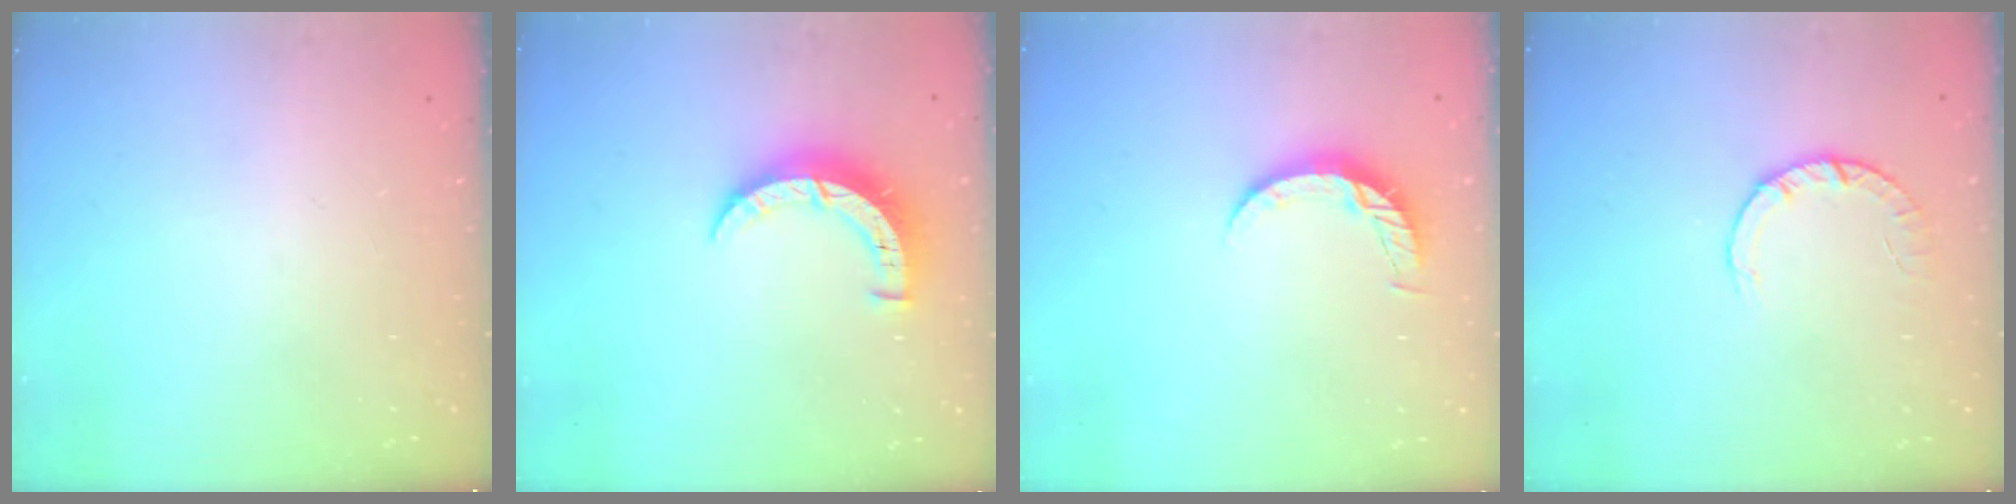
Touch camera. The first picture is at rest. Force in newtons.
{"total": 7.0, "press": 7.0, "slide": 0.2}
{"total": 6.1, "press": 6.0, "slide": 0.6}
{"total": 2.8, "press": 2.8, "slide": 0.4}